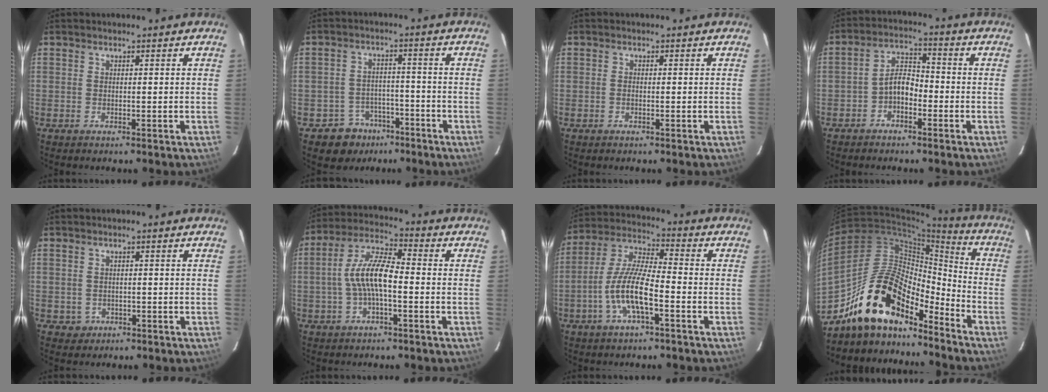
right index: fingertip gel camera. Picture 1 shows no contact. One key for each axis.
{"total": 7.1, "fx": -4.7, "fy": 5.3, "fz": 0.4, "tx": -0.021, "ty": 0.028, "tz": -0.064}
{"total": 0.7, "fx": -0.2, "fy": 0.3, "fz": 0.6, "tx": -0.013, "ty": 0.002, "tz": -0.006}
{"total": 5.0, "fx": -2.6, "fy": 2.9, "fz": 3.2, "tx": -0.062, "ty": 0.019, "tz": -0.047}
{"total": 2.2, "fx": -0.6, "fy": 2.0, "fz": 0.4, "tx": -0.009, "ty": 0.002, "tz": 0.001}
{"total": 9.7, "fx": -1.7, "fy": 3.1, "fz": 9.1, "tx": -0.189, "ty": 0.016, "tz": -0.033}
{"total": 11.3, "fx": -4.3, "fy": 2.8, "fz": 10.0, "tx": -0.213, "ty": 0.000, "tz": -0.082}
{"total": 17.7, "fx": -14.3, "fy": 7.0, "fz": 7.8, "tx": -0.143, "ty": 0.027, "tz": -0.256}